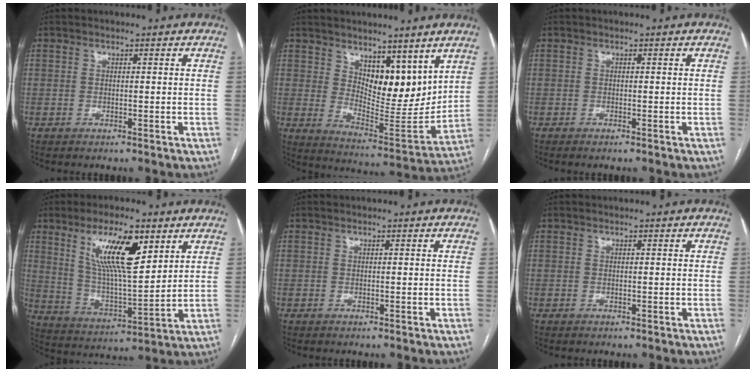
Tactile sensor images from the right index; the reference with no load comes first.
{"total": 11.4, "force": [6.5, 5.0, 7.9], "torque": [-0.120, -0.016, 0.125]}
{"total": 0.6, "force": [-0.5, -0.1, 0.3], "torque": [-0.010, -0.002, -0.008]}
{"total": 13.7, "force": [6.8, 3.3, 11.5], "torque": [-0.214, 0.002, 0.127]}
{"total": 0.0}
{"total": 0.0}